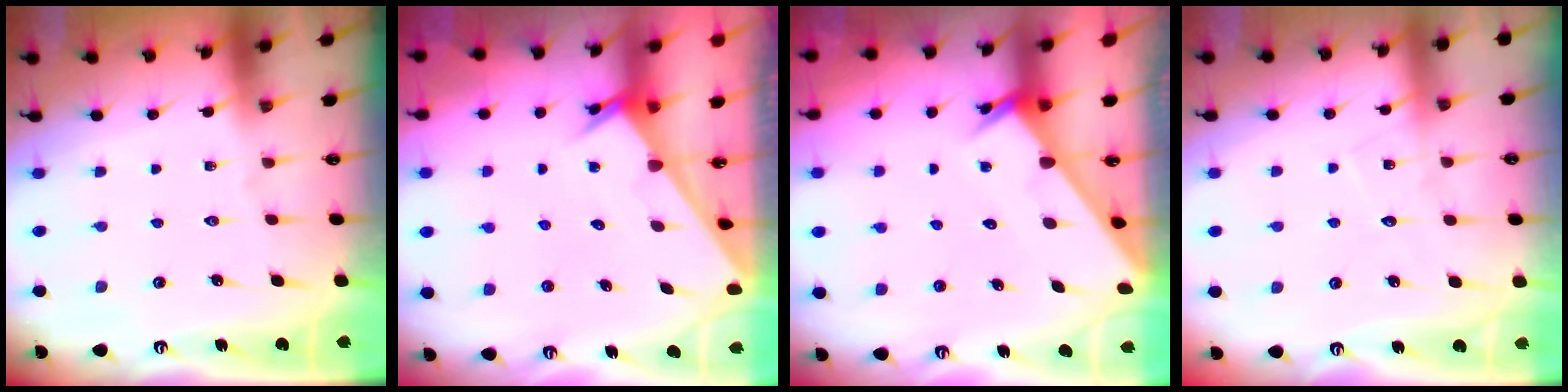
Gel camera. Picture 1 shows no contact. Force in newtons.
{"total": 2.1, "press": 2.1, "slide": 0.2}
{"total": 3.9, "press": 3.9, "slide": 0.2}
{"total": 4.7, "press": 4.7, "slide": 0.4}